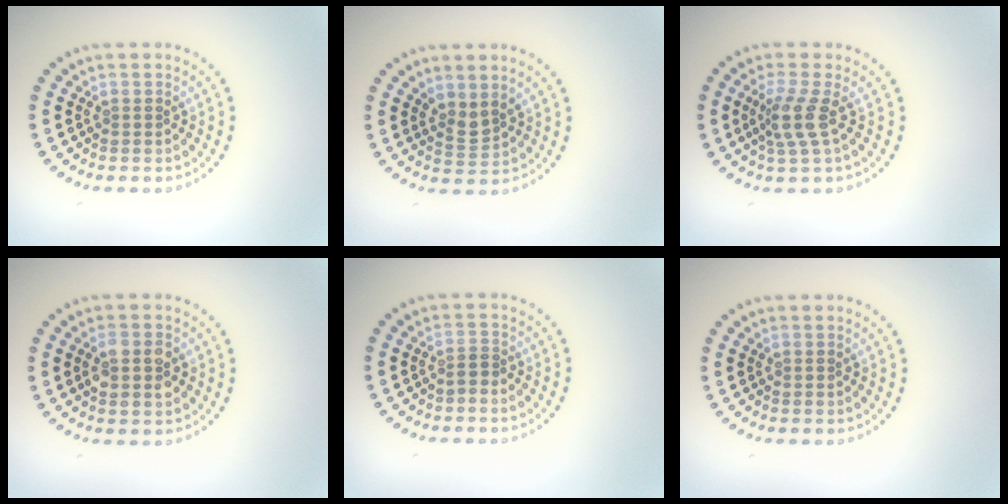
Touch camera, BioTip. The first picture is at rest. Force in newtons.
{"total": 1.9, "press": 1.4, "slide": 1.3}
{"total": 2.8, "press": 2.1, "slide": 1.8}
{"total": 2.9, "press": 2.9, "slide": 0.3}
{"total": 0.7, "press": 0.5, "slide": 0.6}
{"total": 0.0}